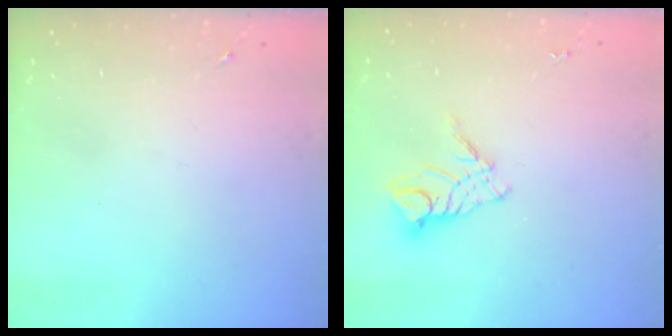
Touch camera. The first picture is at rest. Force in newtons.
{"total": 10.2, "press": 10.1, "slide": 1.0}